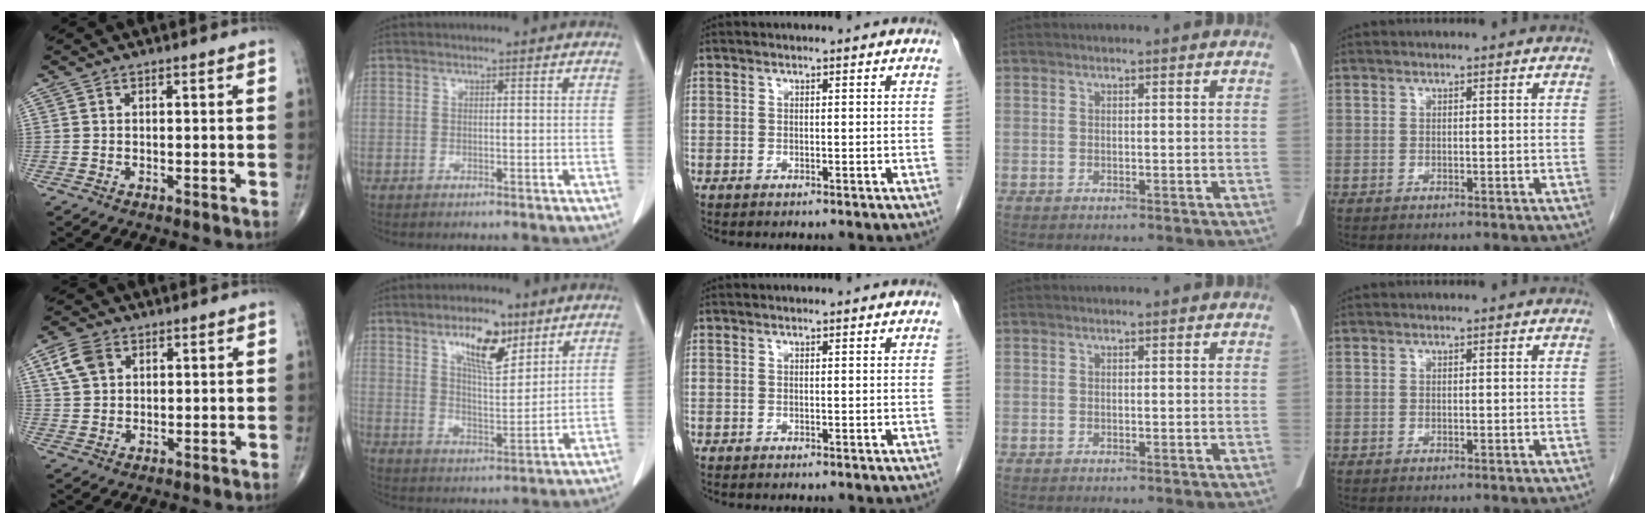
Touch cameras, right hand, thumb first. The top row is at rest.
{"thumb": {"total": 6.2, "force": [2.7, 4.4, 3.4], "torque": [-0.052, 0.001, 0.052]}, "index": {"total": 9.0, "force": [5.3, 2.9, 6.6], "torque": [-0.117, 0.002, 0.096]}}